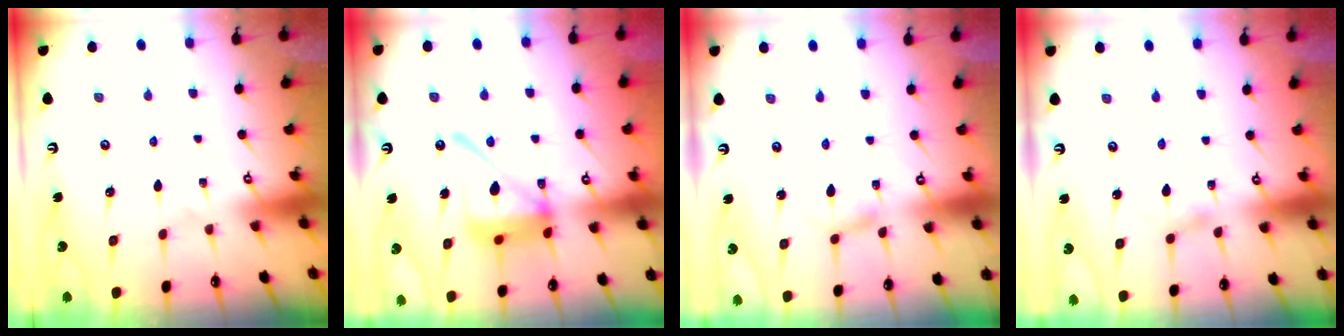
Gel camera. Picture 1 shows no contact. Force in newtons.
{"total": 15.1, "press": 15.0, "slide": 1.8}
{"total": 2.4, "press": 2.4, "slide": 0.2}
{"total": 3.3, "press": 3.3, "slide": 0.4}